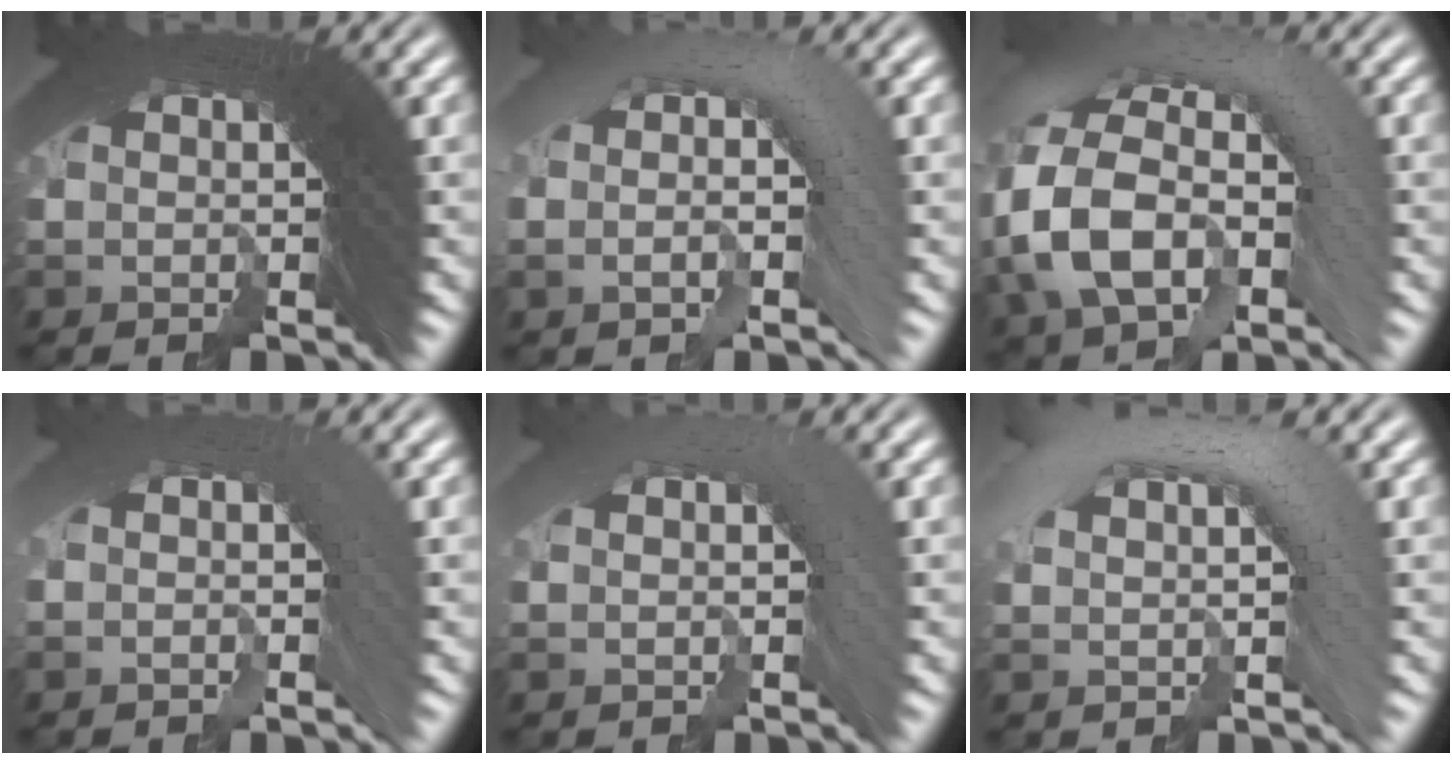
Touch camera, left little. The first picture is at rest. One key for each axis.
{"total": 3.3, "fx": -0.3, "fy": 1.1, "fz": 3.1, "tx": -0.026, "ty": 0.023, "tz": -0.013}
{"total": 8.8, "fx": 0.0, "fy": 5.8, "fz": 6.6, "tx": -0.116, "ty": 0.011, "tz": -0.002}
{"total": 1.3, "fx": -1.0, "fy": -0.2, "fz": 0.8, "tx": 0.008, "ty": 0.014, "tz": -0.020}
{"total": 1.5, "fx": 0.2, "fy": 0.1, "fz": 1.5, "tx": 0.005, "ty": 0.024, "tz": 0.001}
{"total": 4.1, "fx": 1.2, "fy": 0.9, "fz": 3.8, "tx": -0.040, "ty": 0.031, "tz": 0.015}